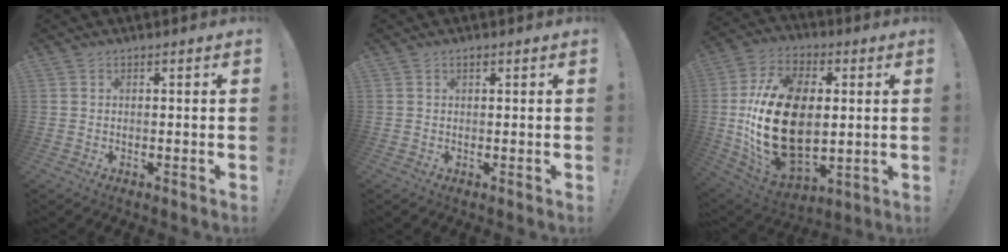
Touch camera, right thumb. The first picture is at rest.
{"total": 0.8, "force": [0.6, 0.4, 0.5], "torque": [-0.007, 0.000, 0.009]}
{"total": 27.2, "force": [0.7, 17.0, 21.3], "torque": [-0.427, -0.001, 0.028]}